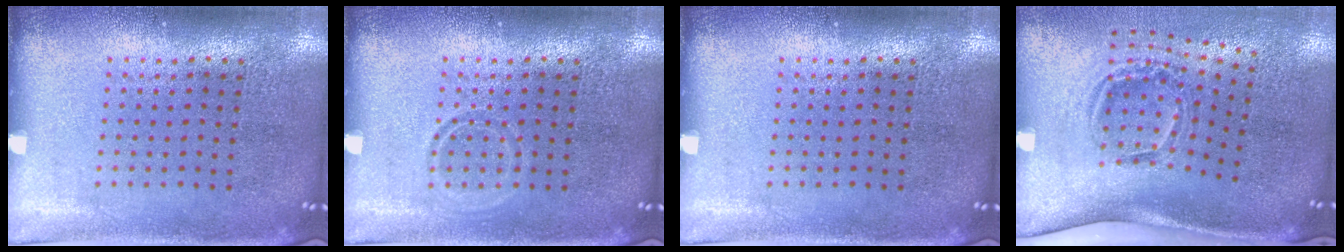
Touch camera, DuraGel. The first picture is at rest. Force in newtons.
{"total": 0.9, "press": 0.9, "slide": 0.2}
{"total": 0.0}
{"total": 2.1, "press": 1.2, "slide": 1.6}